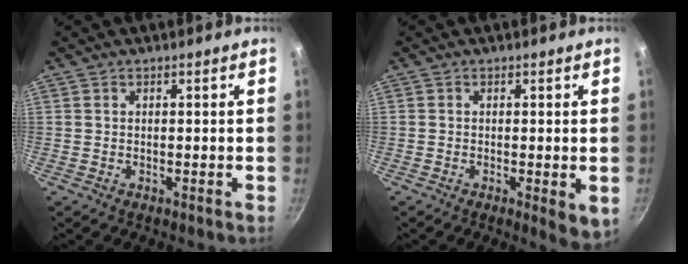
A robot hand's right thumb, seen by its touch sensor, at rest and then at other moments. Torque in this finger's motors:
{"motor_torque": [-0.01, 0.41, 0.00, -0.07, 0.00]}